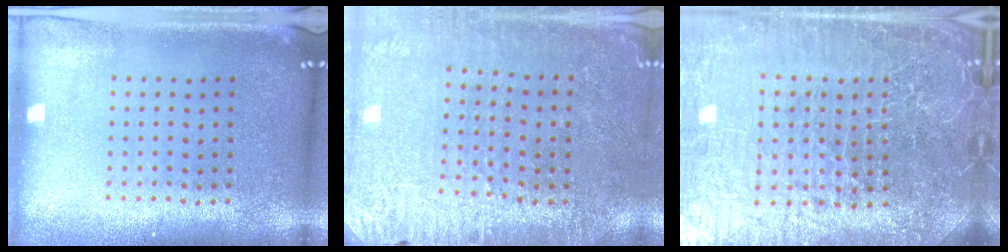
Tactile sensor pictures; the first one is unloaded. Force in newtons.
{"total": 3.0, "press": 2.9, "slide": 0.6}
{"total": 7.1, "press": 6.3, "slide": 3.5}